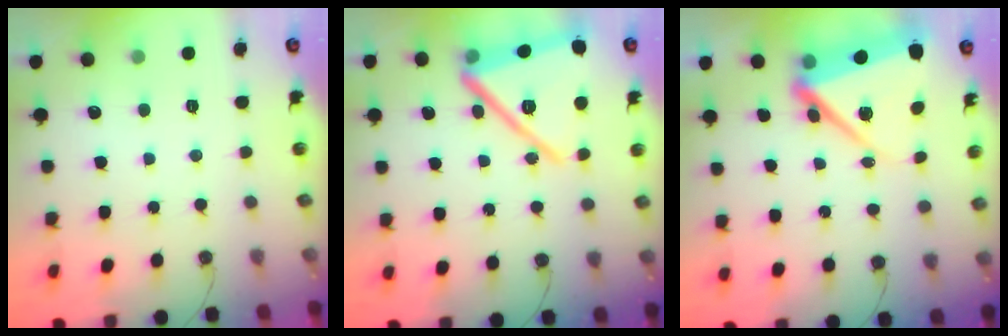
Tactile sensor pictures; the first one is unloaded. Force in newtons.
{"total": 22.1, "press": 20.7, "slide": 7.6}
{"total": 12.5, "press": 12.4, "slide": 1.5}